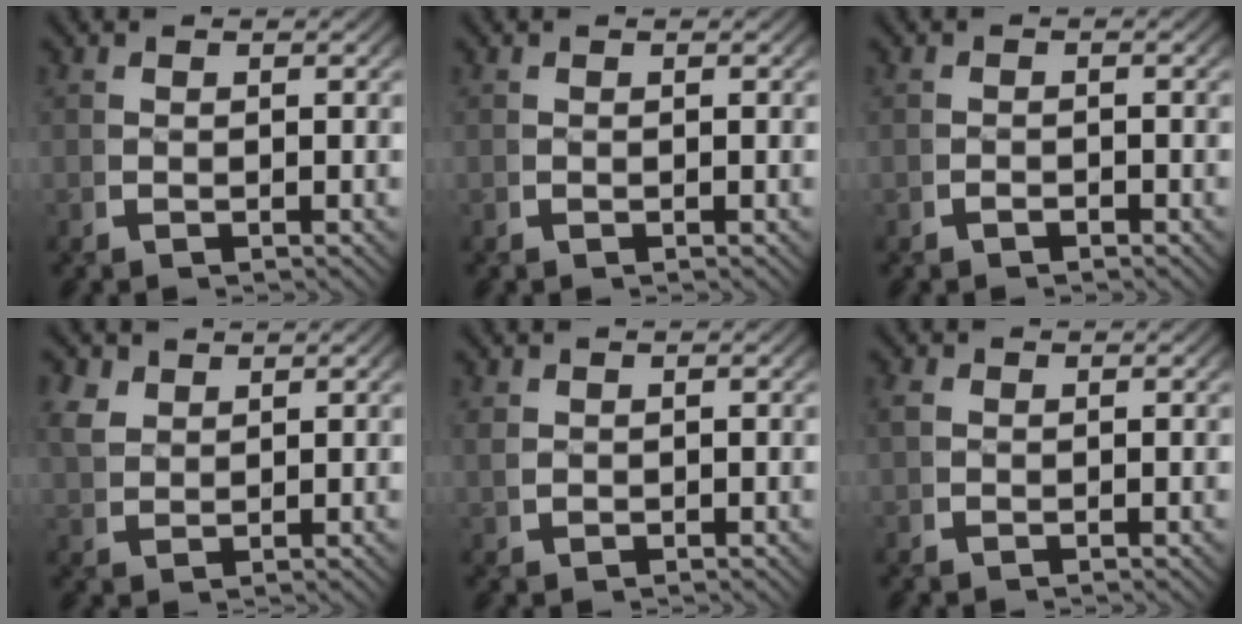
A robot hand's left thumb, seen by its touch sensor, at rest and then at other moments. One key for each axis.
{"total": 0.0}
{"total": 0.6, "fx": -0.6, "fy": 0.1, "fz": 0.1, "tx": -0.002, "ty": -0.001, "tz": -0.012}
{"total": 2.8, "fx": 2.1, "fy": 1.5, "fz": 1.1, "tx": -0.027, "ty": 0.000, "tz": 0.050}
{"total": 1.3, "fx": 0.5, "fy": 1.0, "fz": 0.7, "tx": -0.019, "ty": -0.005, "tz": 0.015}
{"total": 0.8, "fx": 0.3, "fy": 0.6, "fz": 0.4, "tx": -0.015, "ty": -0.004, "tz": 0.008}